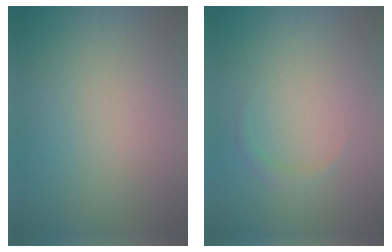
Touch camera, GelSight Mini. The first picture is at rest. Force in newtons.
{"total": 0.8, "press": 0.8, "slide": 0.0}